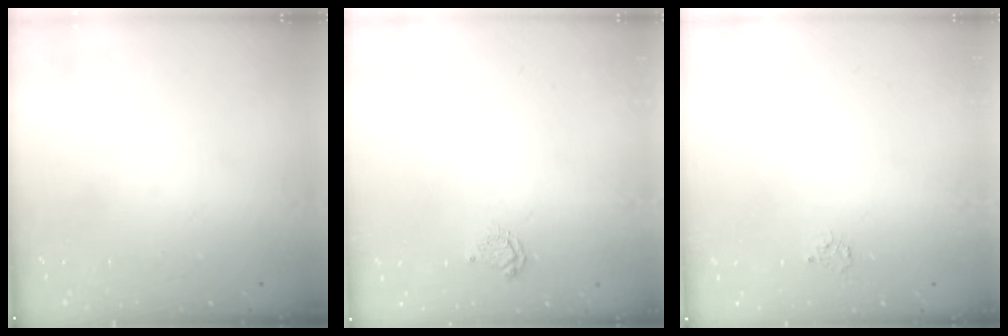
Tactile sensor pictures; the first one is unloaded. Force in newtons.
{"total": 4.4, "press": 4.3, "slide": 0.5}
{"total": 3.5, "press": 3.5, "slide": 0.3}